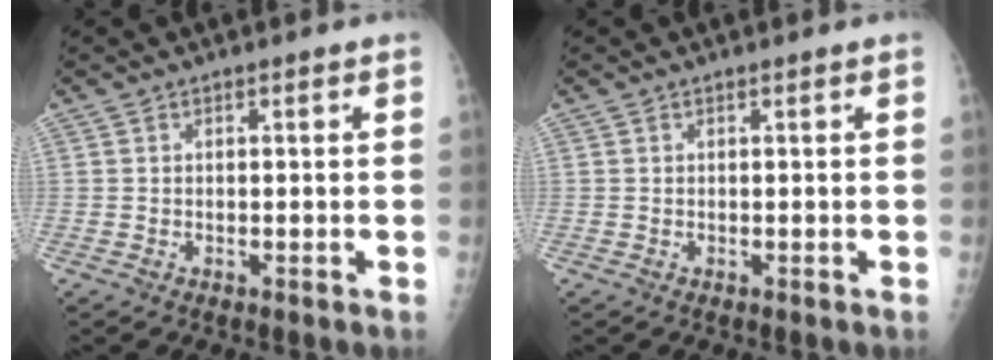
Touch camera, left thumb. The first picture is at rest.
{"total": 0.0}